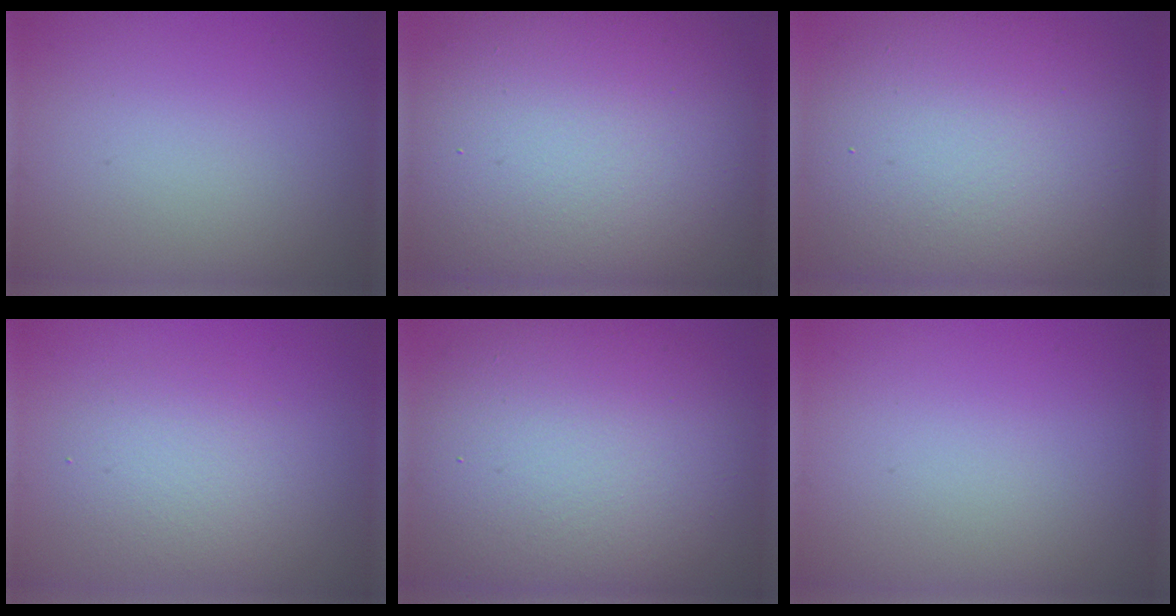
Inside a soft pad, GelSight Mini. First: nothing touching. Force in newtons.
{"total": 16.8, "press": 16.7, "slide": 1.2}
{"total": 12.5, "press": 12.4, "slide": 1.2}
{"total": 2.9, "press": 2.9, "slide": 0.2}
{"total": 11.5, "press": 11.4, "slide": 0.7}
{"total": 0.0}